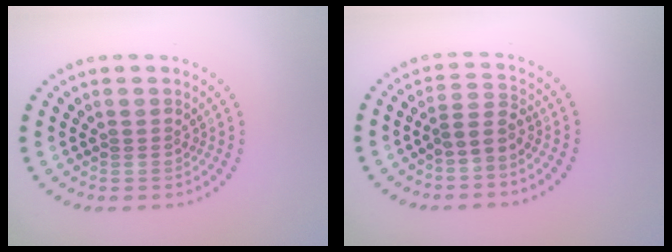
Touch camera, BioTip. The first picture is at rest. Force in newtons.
{"total": 2.2, "press": 1.5, "slide": 1.6}